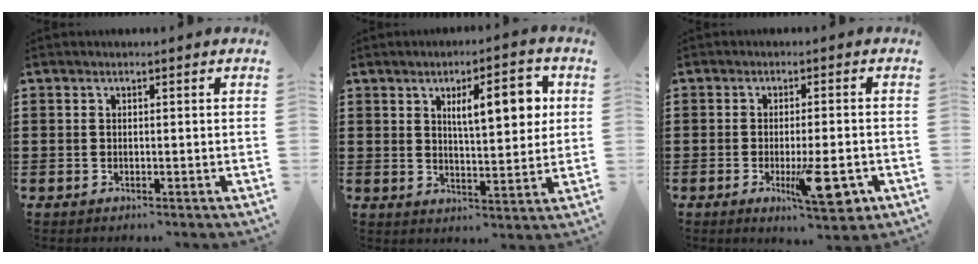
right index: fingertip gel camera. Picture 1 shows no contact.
{"total": 8.3, "force": [2.7, 2.4, 7.5], "torque": [-0.114, -0.005, 0.038]}
{"total": 8.0, "force": [-2.7, 2.0, 7.2], "torque": [-0.131, -0.014, -0.041]}